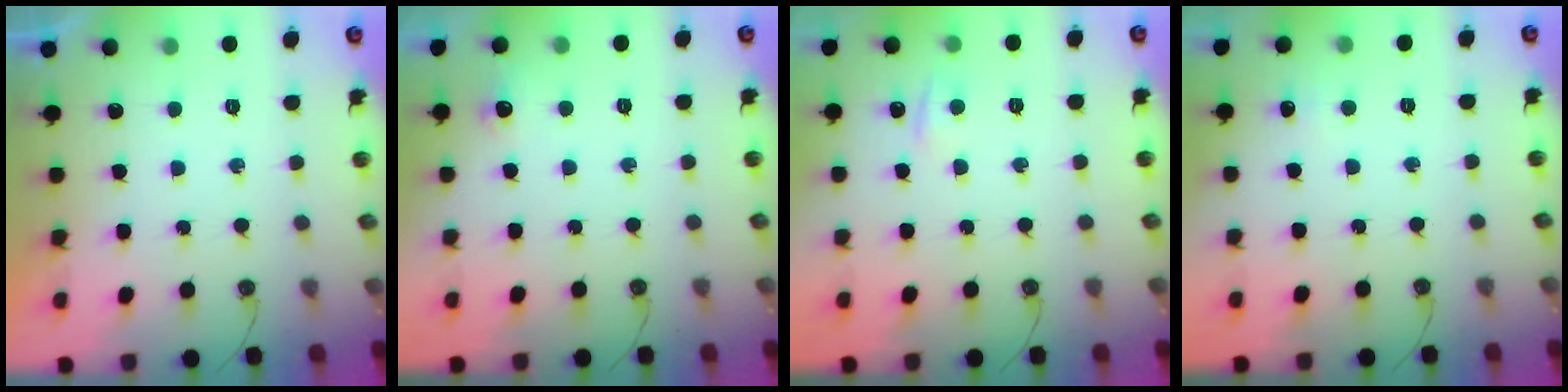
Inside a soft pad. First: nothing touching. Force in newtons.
{"total": 5.7, "press": 5.6, "slide": 1.1}
{"total": 4.9, "press": 4.8, "slide": 0.6}
{"total": 3.2, "press": 3.2, "slide": 0.4}